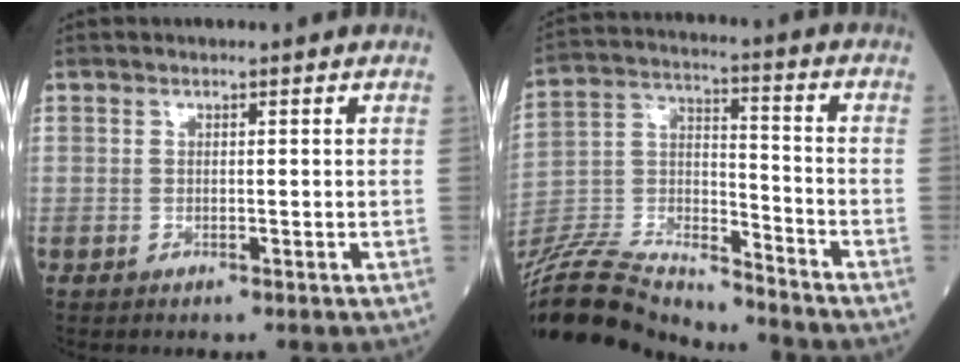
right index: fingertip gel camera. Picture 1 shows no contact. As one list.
[{"total": 23.2, "force": [-21.8, 3.3, 7.1], "torque": [-0.189, -0.006, -0.373]}]